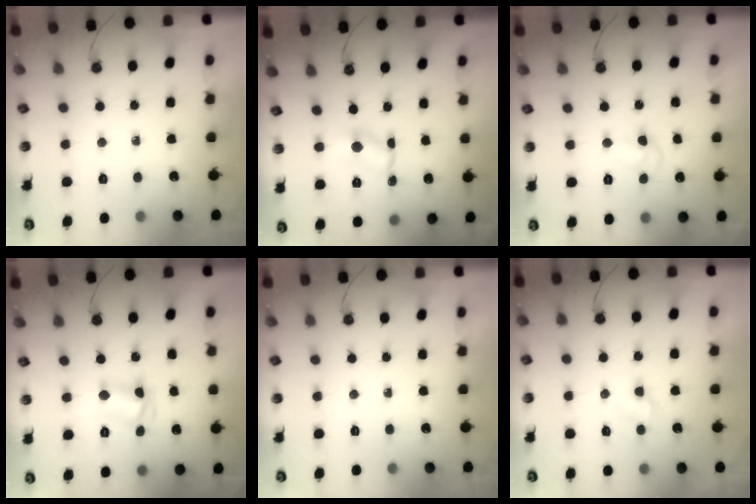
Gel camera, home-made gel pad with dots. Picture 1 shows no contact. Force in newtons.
{"total": 1.9, "press": 1.9, "slide": 0.2}
{"total": 4.7, "press": 4.6, "slide": 0.9}
{"total": 6.4, "press": 6.3, "slide": 1.3}
{"total": 0.0}
{"total": 2.4, "press": 2.4, "slide": 0.3}